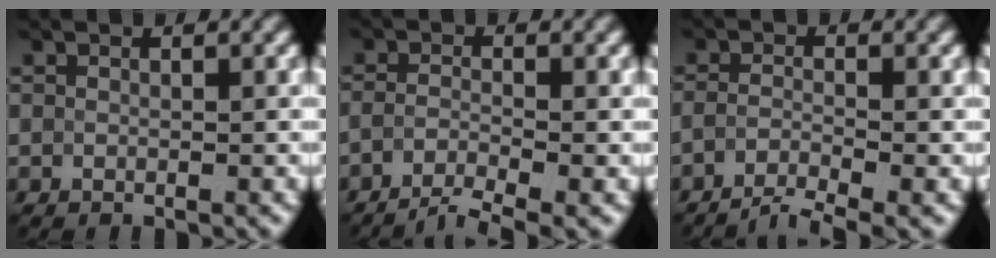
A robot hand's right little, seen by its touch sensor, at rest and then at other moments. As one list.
[{"total": 3.7, "force": [-3.2, 0.3, 1.8], "torque": [-0.031, -0.002, -0.064]}, {"total": 3.7, "force": [-3.3, 0.3, 1.7], "torque": [-0.027, -0.002, -0.065]}]